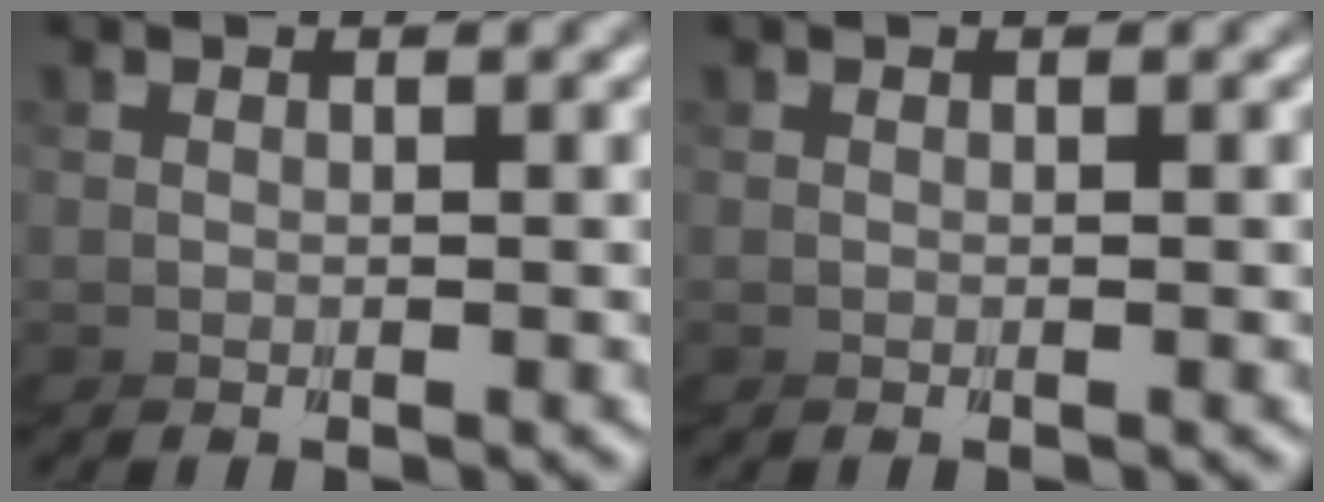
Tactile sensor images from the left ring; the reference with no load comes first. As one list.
[{"total": 0.0}]